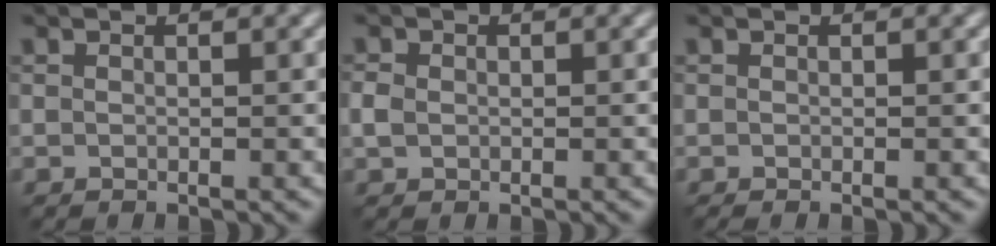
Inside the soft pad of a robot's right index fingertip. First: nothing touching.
{"total": 1.2, "force": [0.2, 1.1, 0.5], "torque": [-0.010, 0.007, 0.000]}
{"total": 0.6, "force": [-0.2, 0.1, 0.5], "torque": [-0.010, -0.004, -0.005]}